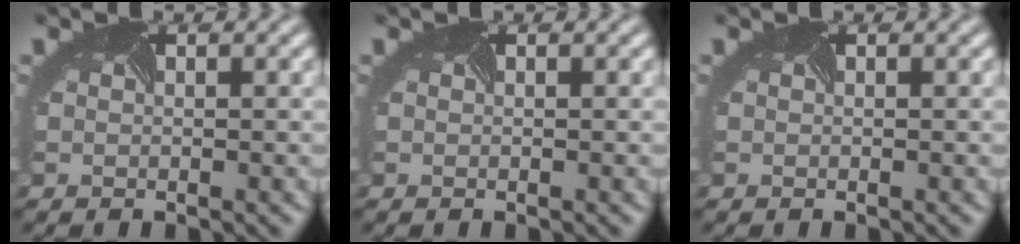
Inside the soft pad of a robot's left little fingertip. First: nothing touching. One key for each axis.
{"total": 0.0}
{"total": 0.0}